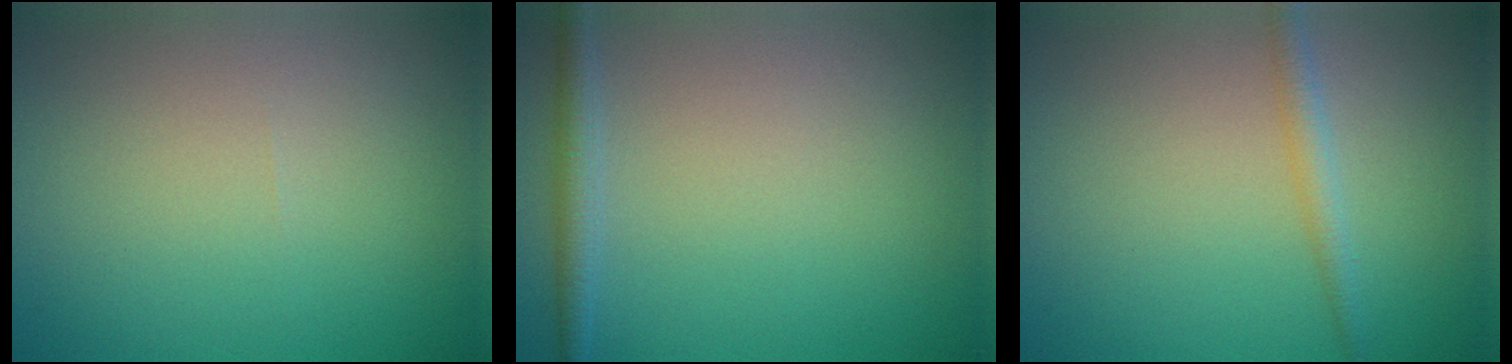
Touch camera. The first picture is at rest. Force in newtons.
{"total": 1.8, "press": 1.8, "slide": 0.1}
{"total": 1.7, "press": 1.7, "slide": 0.0}